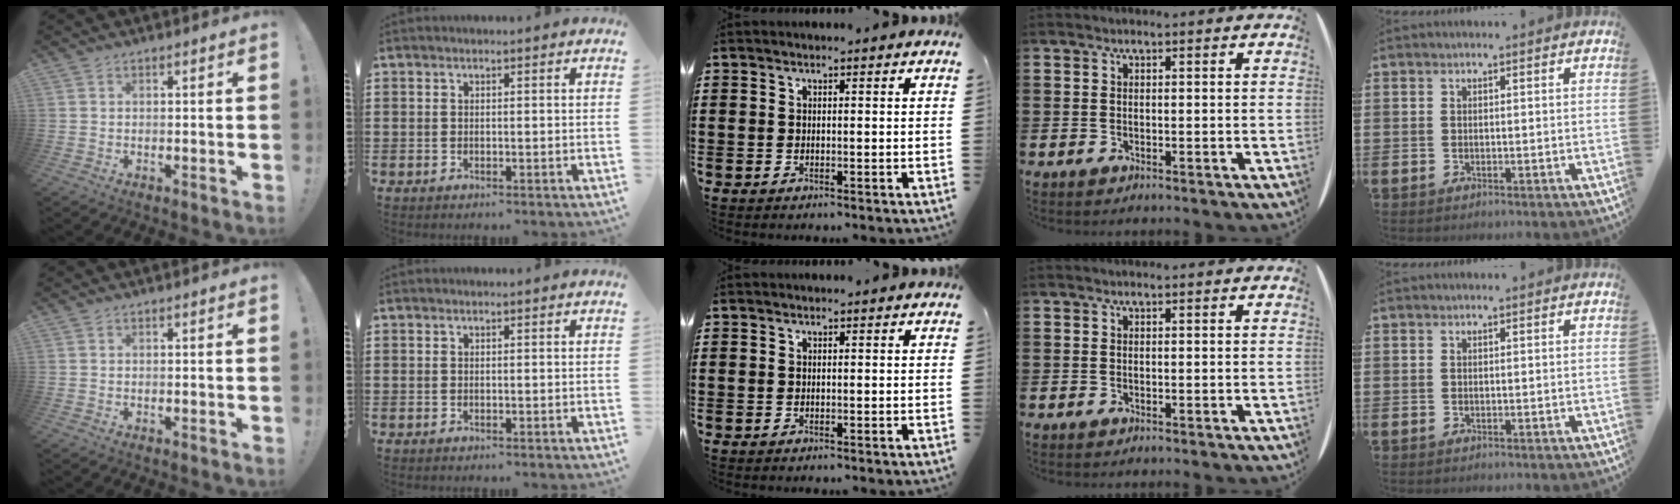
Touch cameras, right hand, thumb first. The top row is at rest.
{}